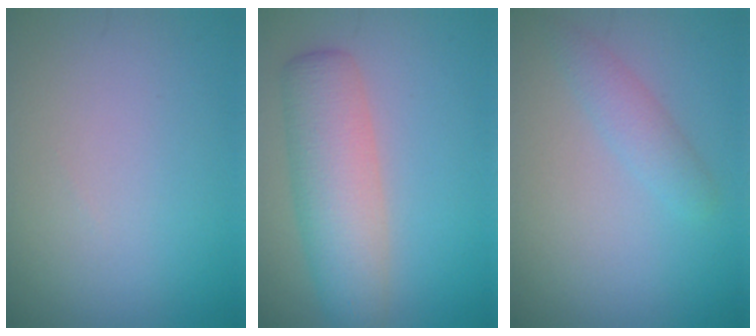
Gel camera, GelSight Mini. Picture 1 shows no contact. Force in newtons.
{"total": 5.8, "press": 5.8, "slide": 0.2}
{"total": 1.9, "press": 1.9, "slide": 0.1}